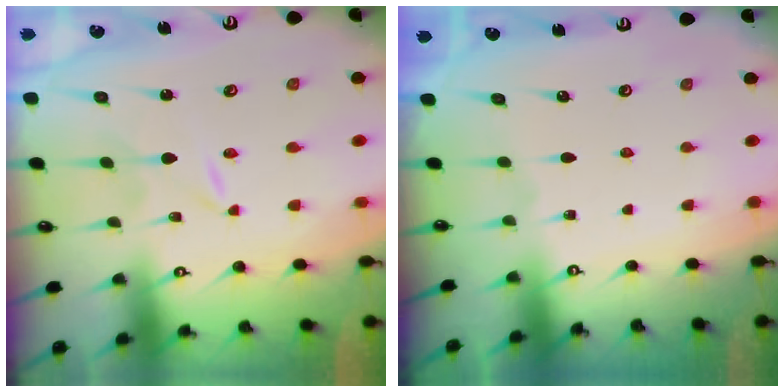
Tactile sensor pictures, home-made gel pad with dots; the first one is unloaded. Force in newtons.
{"total": 0.0}